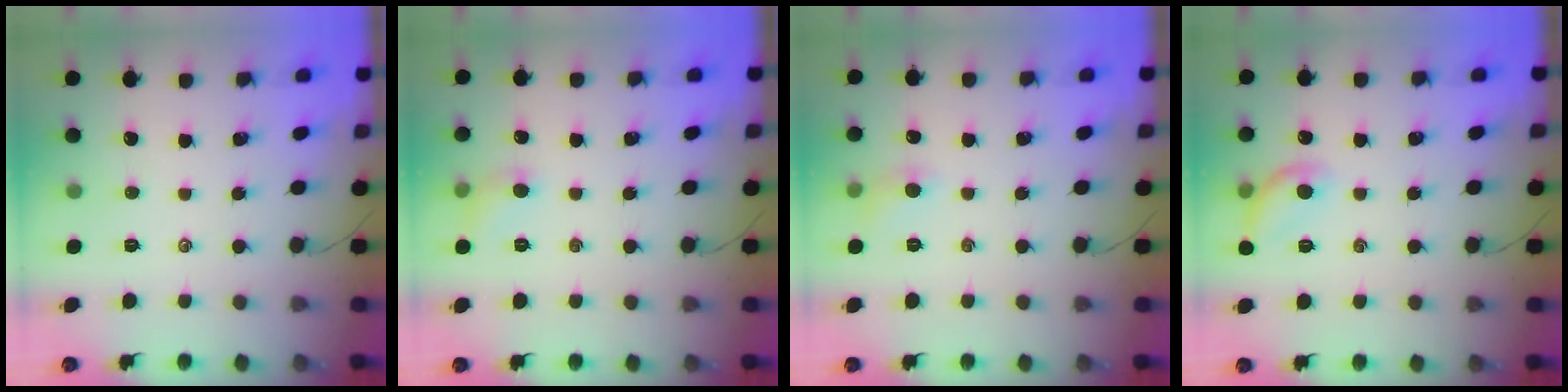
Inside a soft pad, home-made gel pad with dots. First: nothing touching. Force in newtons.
{"total": 5.7, "press": 5.5, "slide": 1.5}
{"total": 5.7, "press": 5.3, "slide": 2.0}
{"total": 9.7, "press": 9.6, "slide": 1.3}